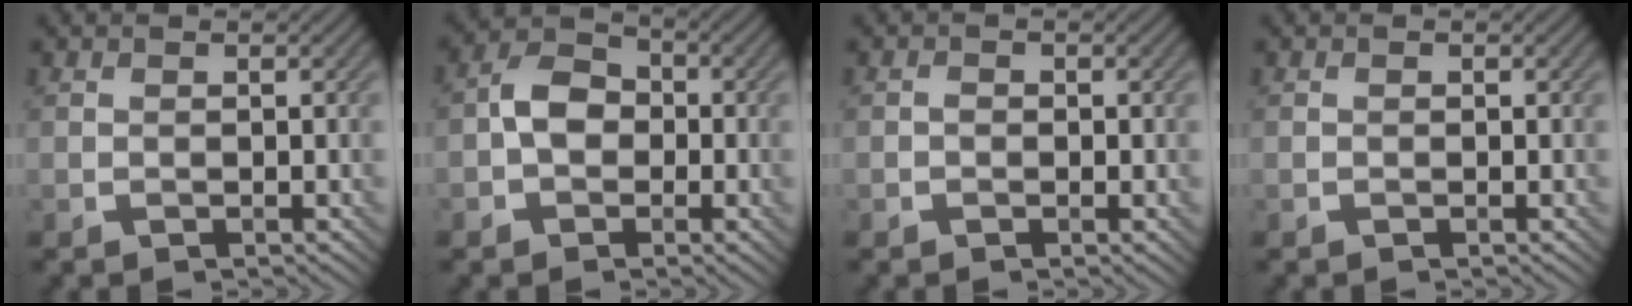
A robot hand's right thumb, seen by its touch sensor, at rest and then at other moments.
{"total": 5.0, "force": [-1.1, 3.9, 3.0], "torque": [-0.055, 0.008, -0.030]}
{"total": 1.2, "force": [-0.3, 0.8, 0.7], "torque": [-0.009, -0.001, -0.008]}
{"total": 0.0}